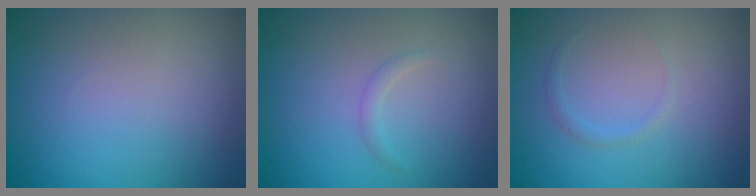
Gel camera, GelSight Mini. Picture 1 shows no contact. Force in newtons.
{"total": 0.8, "press": 0.8, "slide": 0.0}
{"total": 0.7, "press": 0.7, "slide": 0.1}